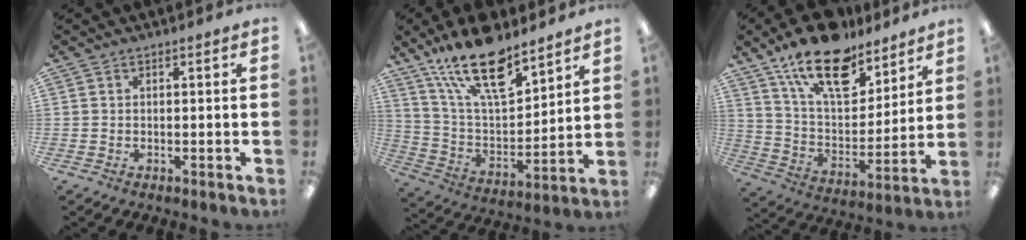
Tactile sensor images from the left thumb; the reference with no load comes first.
{"total": 20.0, "force": [14.0, 8.1, 11.8], "torque": [-0.211, -0.078, 0.246]}
{"total": 19.5, "force": [13.8, 9.0, 10.4], "torque": [-0.176, -0.082, 0.242]}